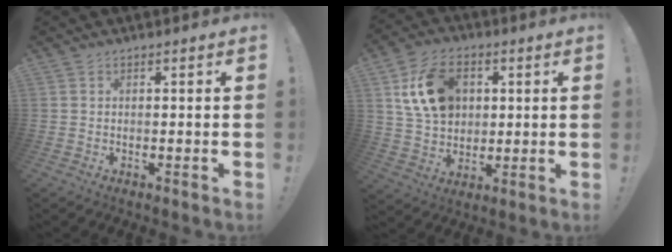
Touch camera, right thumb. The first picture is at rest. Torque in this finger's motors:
{"motor_torque": [1.58, 1.66, 0.36, -0.09, 0.06]}